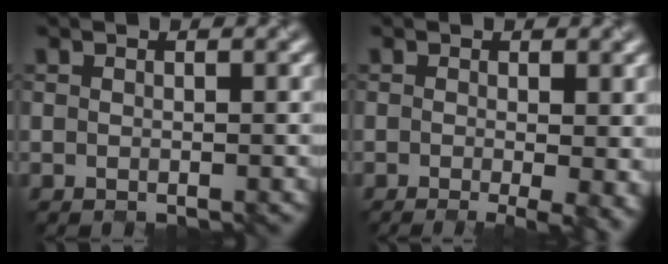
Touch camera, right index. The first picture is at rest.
{"total": 3.5, "force": [-0.5, 0.7, 3.4], "torque": [-0.043, -0.012, -0.008]}